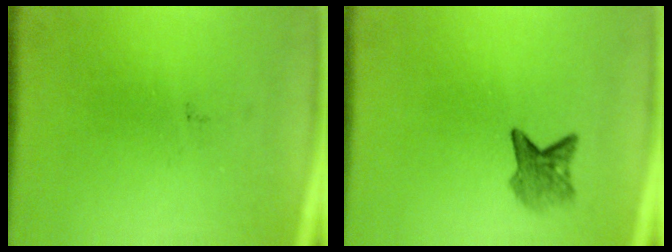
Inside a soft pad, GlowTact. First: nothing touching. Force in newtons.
{"total": 2.9}